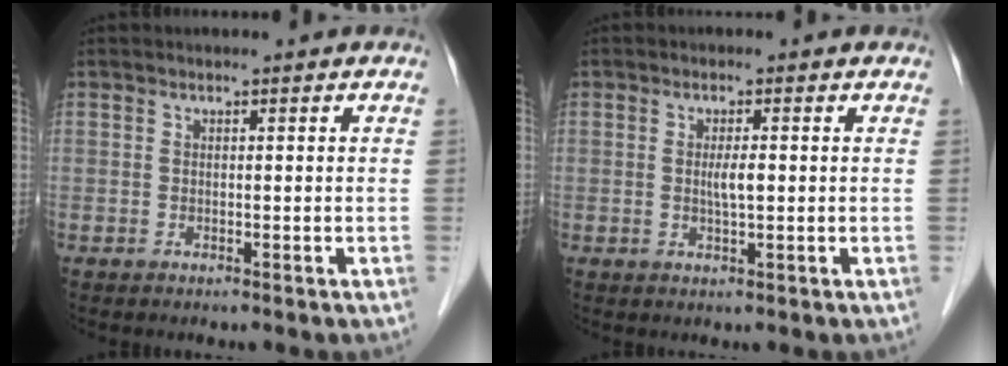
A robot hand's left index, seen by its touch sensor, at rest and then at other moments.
{"total": 2.2, "force": [0.1, 0.3, 2.2], "torque": [-0.043, 0.000, 0.002]}